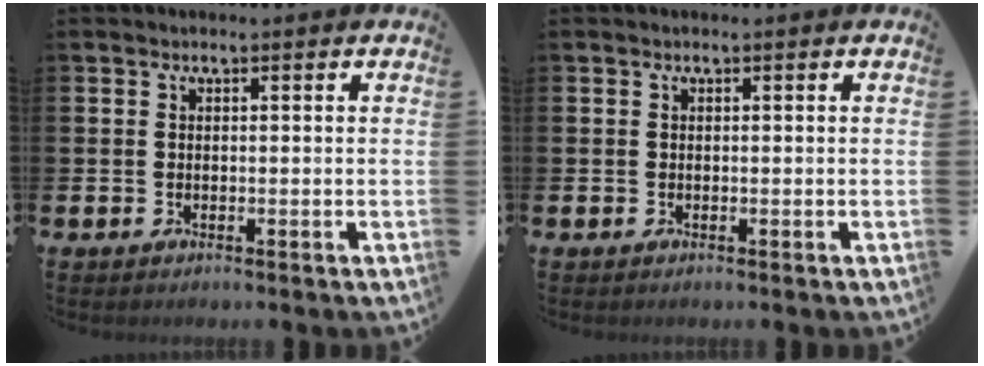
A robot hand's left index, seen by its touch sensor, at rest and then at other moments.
{"total": 0.0}